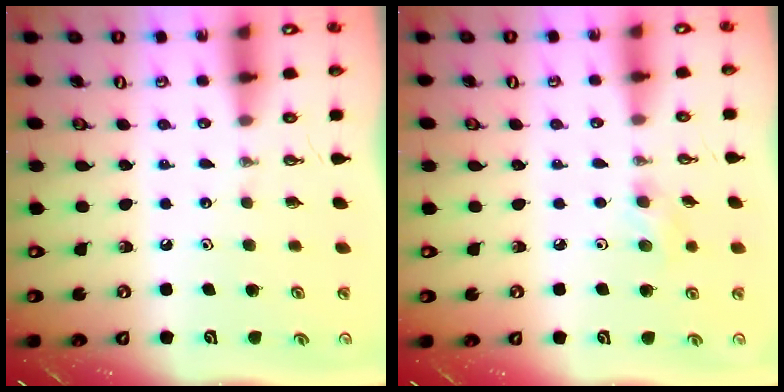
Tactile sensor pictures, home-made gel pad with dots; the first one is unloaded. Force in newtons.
{"total": 7.0, "press": 5.7, "slide": 4.2}